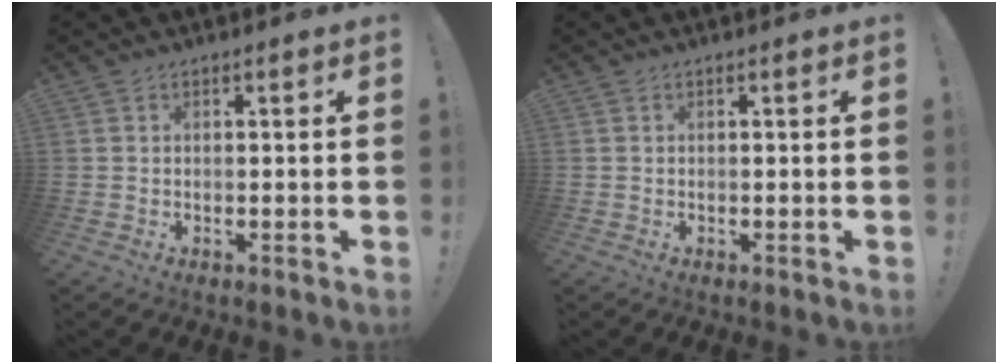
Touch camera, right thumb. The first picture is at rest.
{"total": 0.0}